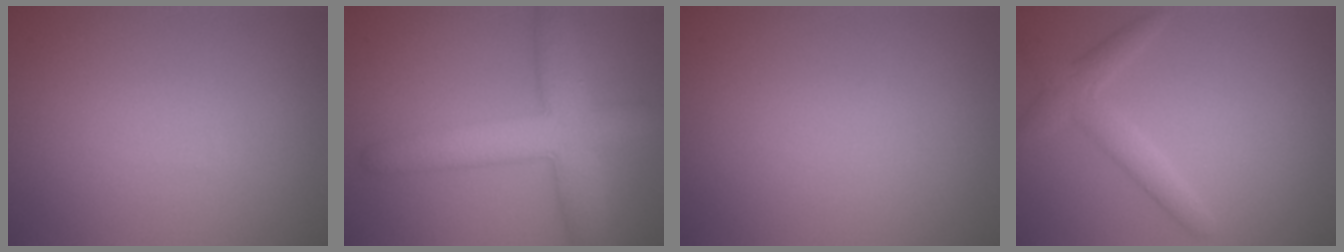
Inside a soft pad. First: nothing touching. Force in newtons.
{"total": 6.9, "press": 6.9, "slide": 0.4}
{"total": 0.0}
{"total": 2.7, "press": 2.7, "slide": 0.1}